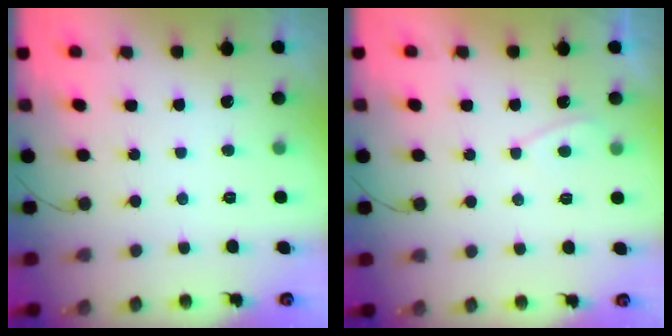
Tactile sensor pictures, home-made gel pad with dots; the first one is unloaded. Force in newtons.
{"total": 2.9, "press": 2.9, "slide": 0.3}